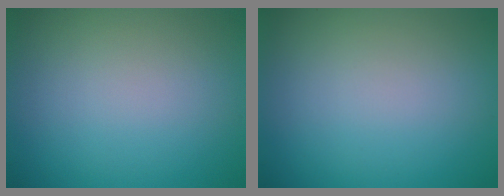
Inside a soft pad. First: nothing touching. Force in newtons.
{"total": 0.0}